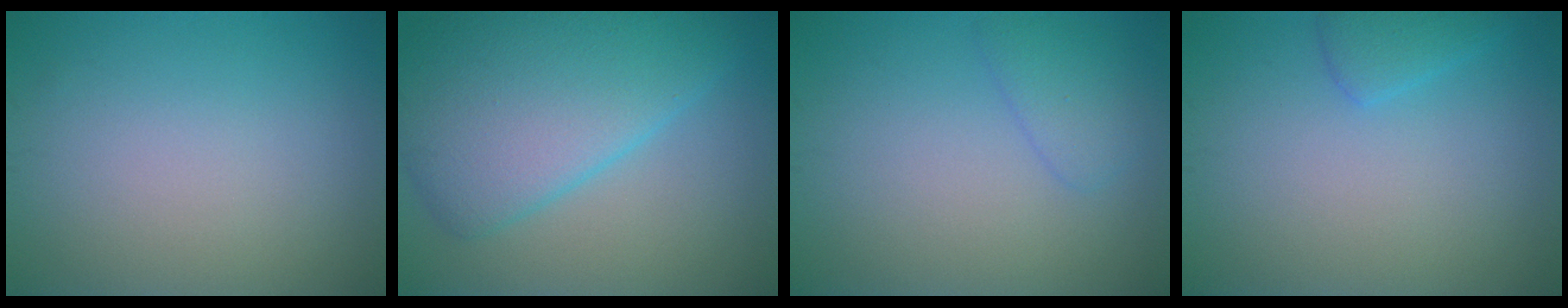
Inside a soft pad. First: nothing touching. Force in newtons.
{"total": 9.1, "press": 9.1, "slide": 0.0}
{"total": 1.8, "press": 1.8, "slide": 0.2}
{"total": 1.7, "press": 1.7, "slide": 0.1}